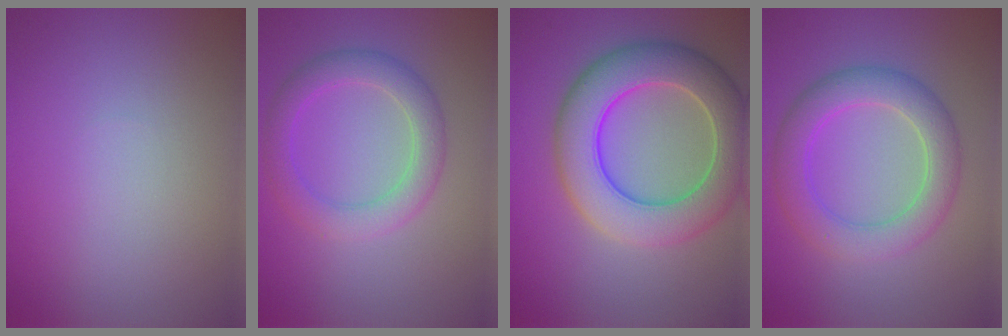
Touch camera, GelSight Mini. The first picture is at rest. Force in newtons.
{"total": 3.8, "press": 3.8, "slide": 0.1}
{"total": 8.8, "press": 8.7, "slide": 0.7}
{"total": 5.1, "press": 5.1, "slide": 0.2}